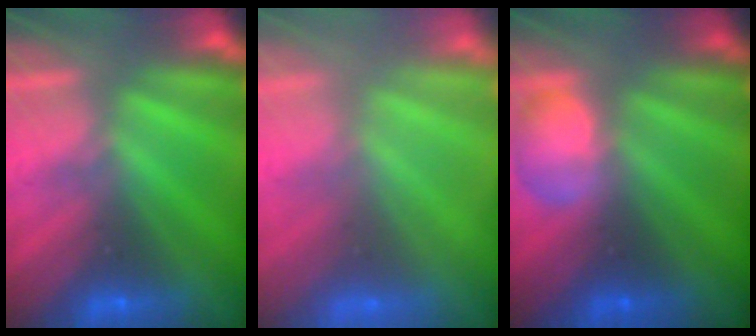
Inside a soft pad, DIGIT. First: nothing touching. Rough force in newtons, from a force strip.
{"total": 9.0}
{"total": 2.4}